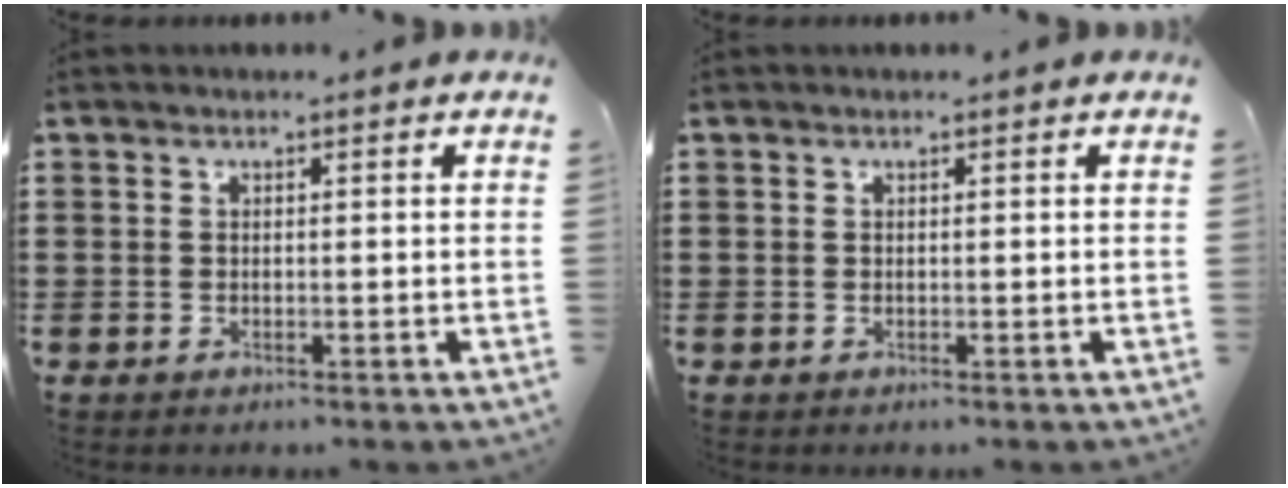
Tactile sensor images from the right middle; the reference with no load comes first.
{"total": 0.0}